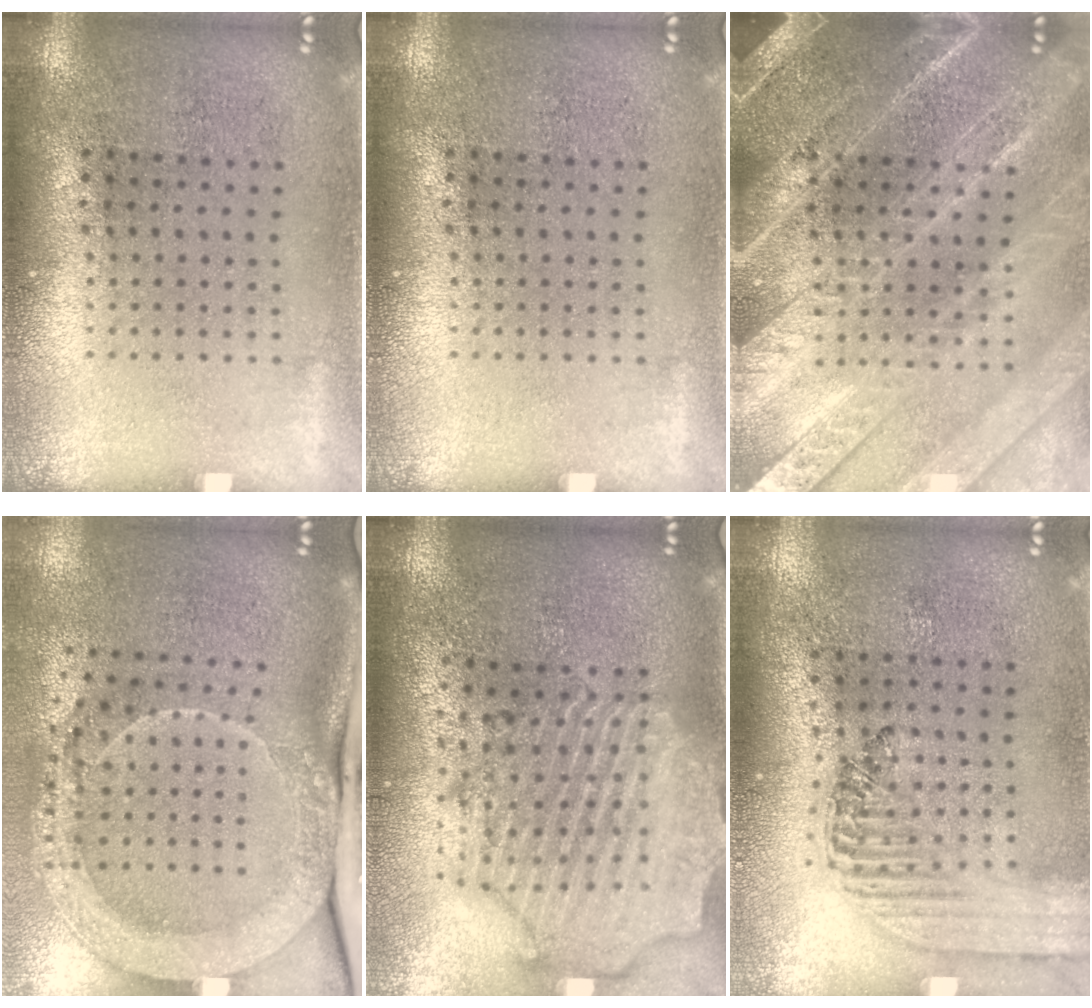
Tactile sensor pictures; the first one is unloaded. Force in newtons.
{"total": 0.0}
{"total": 4.0, "press": 3.9, "slide": 0.6}
{"total": 2.4, "press": 2.1, "slide": 1.1}
{"total": 2.9, "press": 2.6, "slide": 1.3}
{"total": 1.5, "press": 1.4, "slide": 0.6}